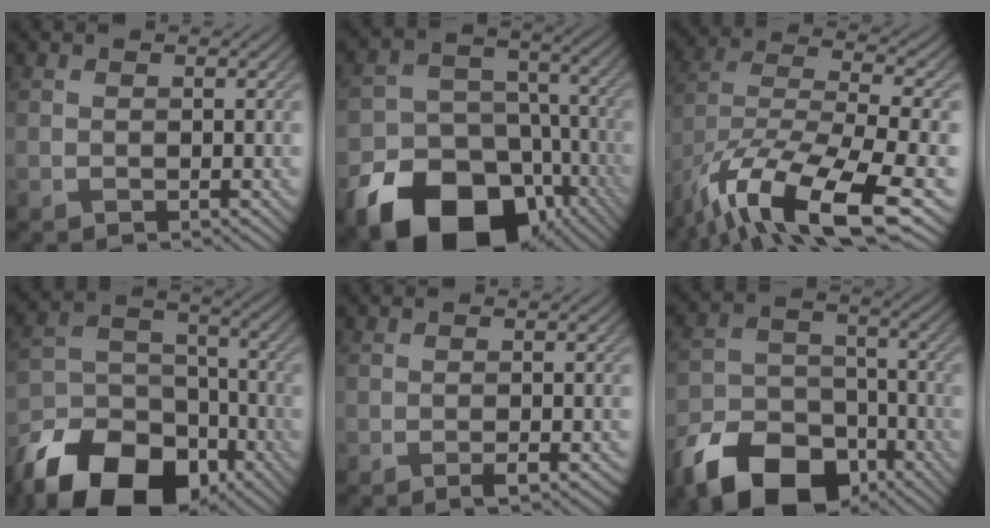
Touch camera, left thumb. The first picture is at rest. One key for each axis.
{"total": 19.4, "fx": -10.9, "fy": 13.5, "fz": 8.6, "tx": -0.172, "ty": -0.053, "tz": -0.169}
{"total": 16.3, "fx": -9.8, "fy": 5.4, "fz": 11.8, "tx": -0.260, "ty": -0.018, "tz": -0.167}
{"total": 16.8, "fx": -11.5, "fy": 9.6, "fz": 7.7, "tx": -0.181, "ty": -0.038, "tz": -0.199}
{"total": 1.4, "fx": -0.8, "fy": 0.3, "fz": 1.2, "tx": -0.017, "ty": 0.000, "tz": -0.012}
{"total": 14.3, "fx": -9.2, "fy": 8.2, "fz": 7.2, "tx": -0.162, "ty": -0.029, "tz": -0.166}